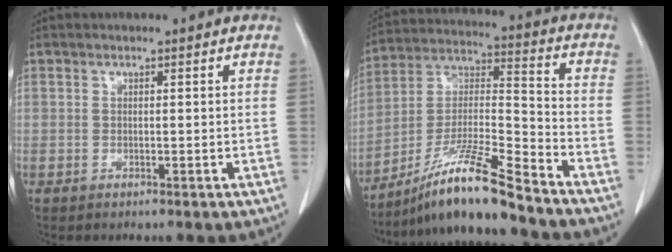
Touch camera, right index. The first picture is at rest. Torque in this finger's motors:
{"motor_torque": [1.09, -1.05, 0.61, 0.15]}